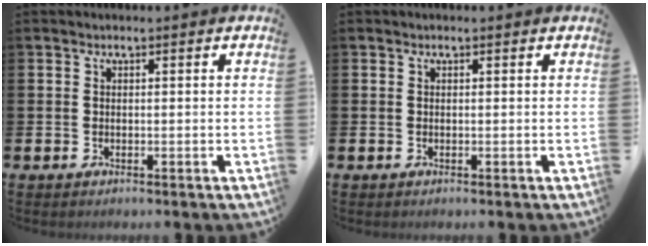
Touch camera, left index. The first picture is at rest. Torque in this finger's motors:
{"motor_torque": [0.91, -0.87, 0.07, 0.07]}